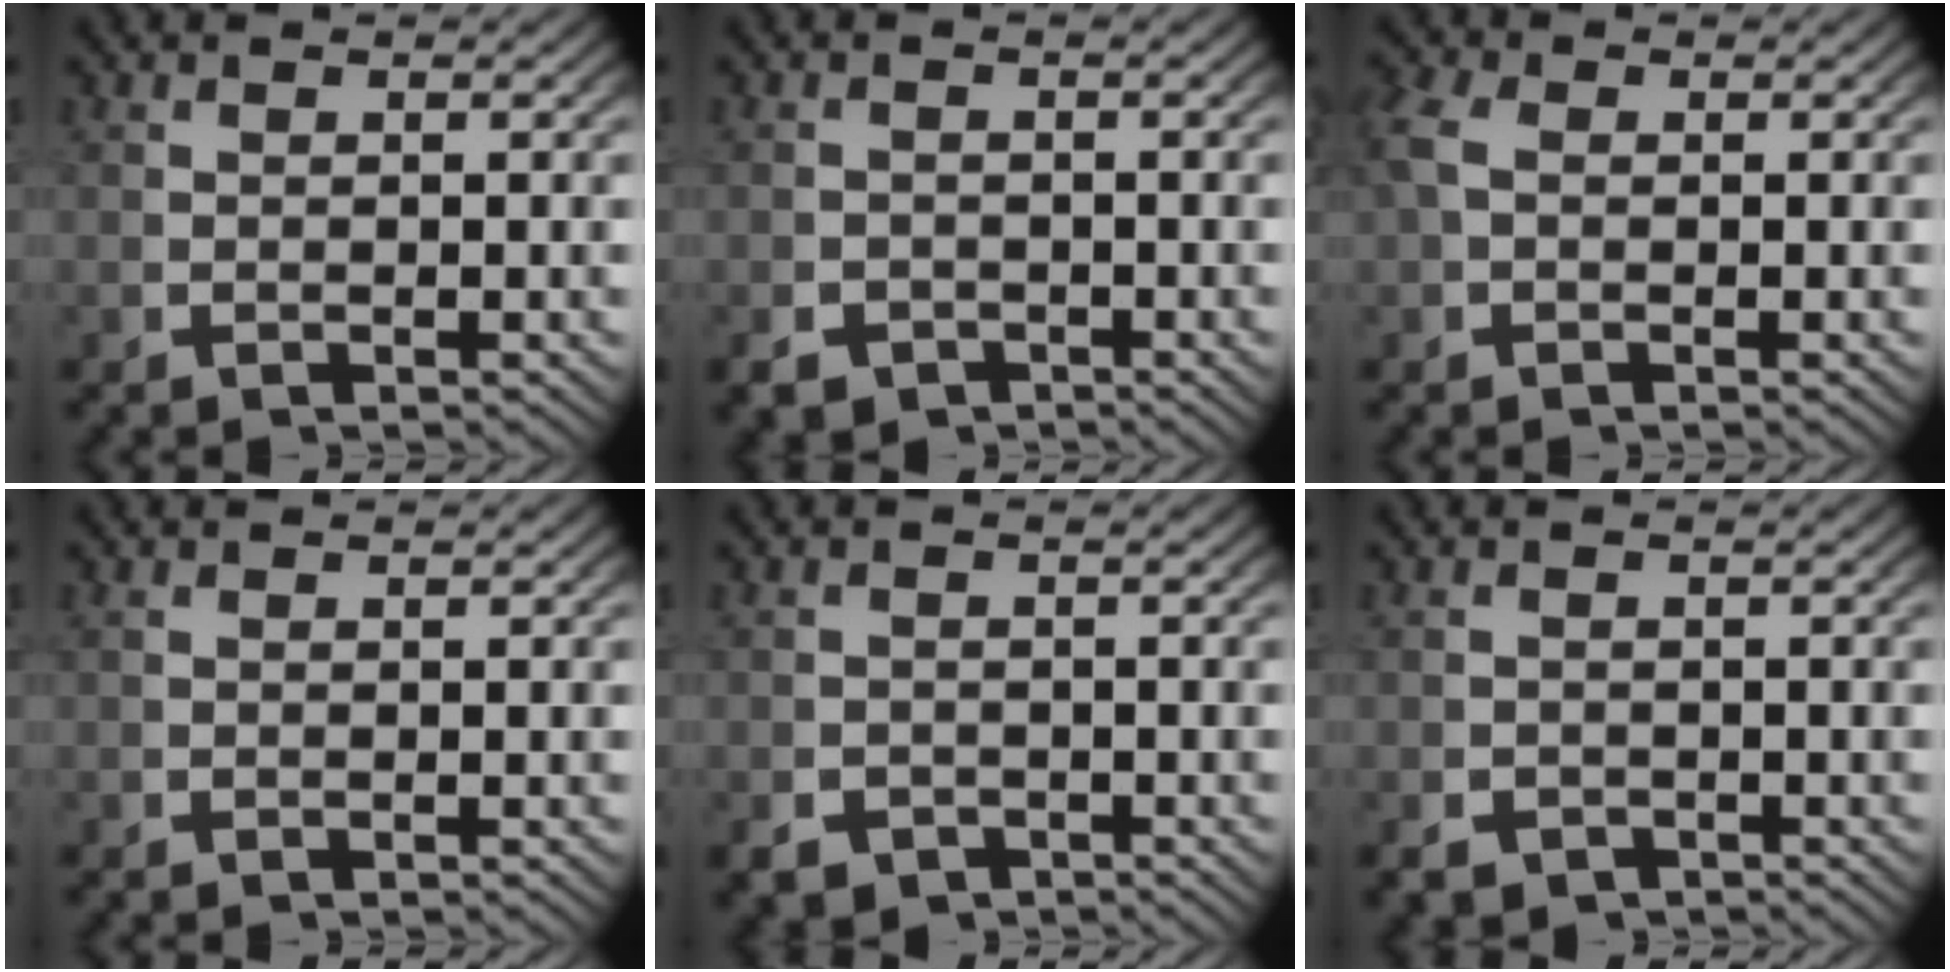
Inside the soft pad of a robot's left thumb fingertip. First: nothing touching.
{"total": 3.3, "force": [-2.6, 1.9, 0.7], "torque": [-0.010, -0.020, -0.036]}
{"total": 1.7, "force": [0.2, 1.3, 1.1], "torque": [-0.036, -0.004, 0.008]}
{"total": 0.0}
{"total": 3.7, "force": [-2.6, 2.4, 1.0], "torque": [-0.019, -0.023, -0.035]}
{"total": 2.5, "force": [-1.9, 1.5, 0.5], "torque": [-0.007, -0.017, -0.026]}